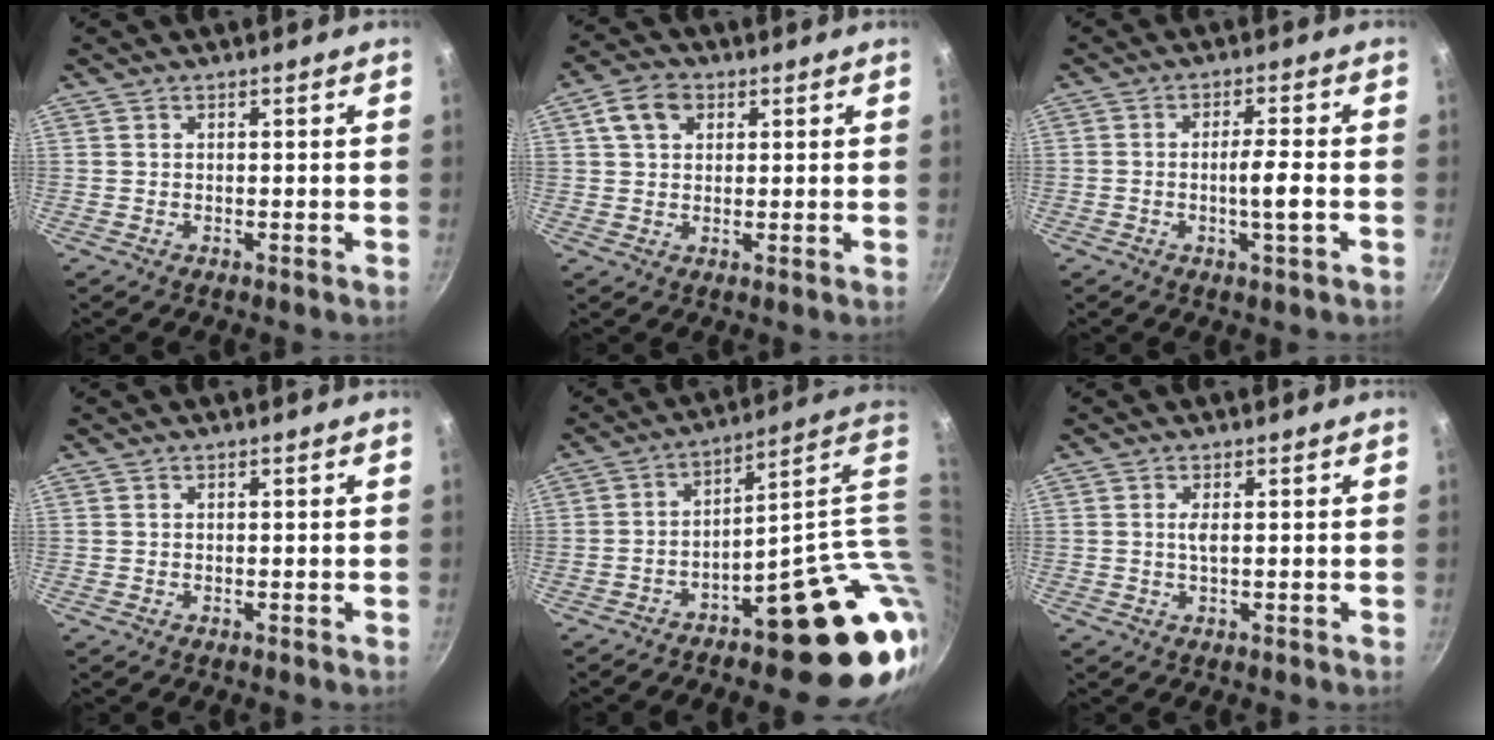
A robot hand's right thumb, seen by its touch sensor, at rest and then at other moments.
{"total": 6.3, "force": [2.3, 4.6, 3.6], "torque": [-0.052, 0.006, 0.035]}
{"total": 5.0, "force": [-1.3, 0.5, 4.8], "torque": [-0.084, 0.012, -0.023]}
{"total": 0.0}
{"total": 20.1, "force": [-2.1, 7.3, 18.6], "torque": [-0.183, 0.011, -0.019]}
{"total": 1.7, "force": [0.3, 0.4, 1.6], "torque": [-0.035, -0.001, 0.007]}